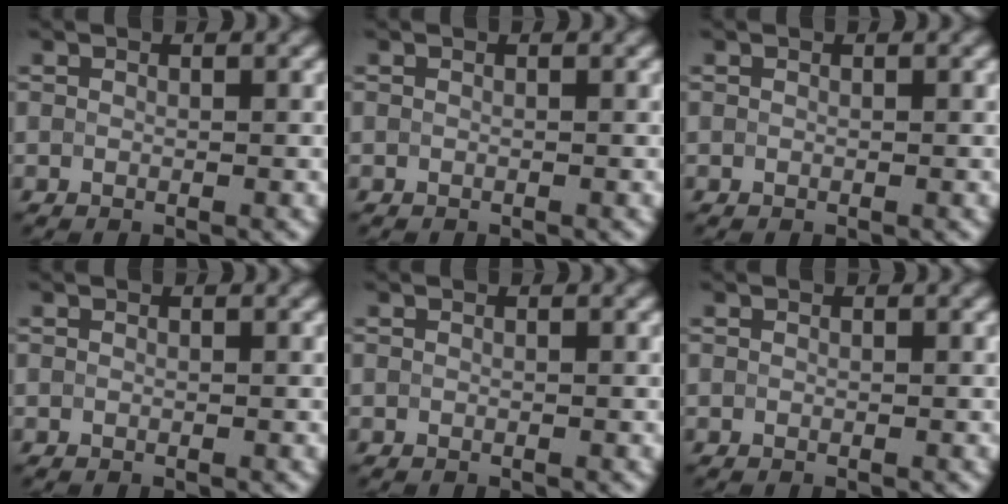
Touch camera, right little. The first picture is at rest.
{"total": 0.0}
{"total": 0.0}
{"total": 0.0}
{"total": 0.0}
{"total": 0.0}